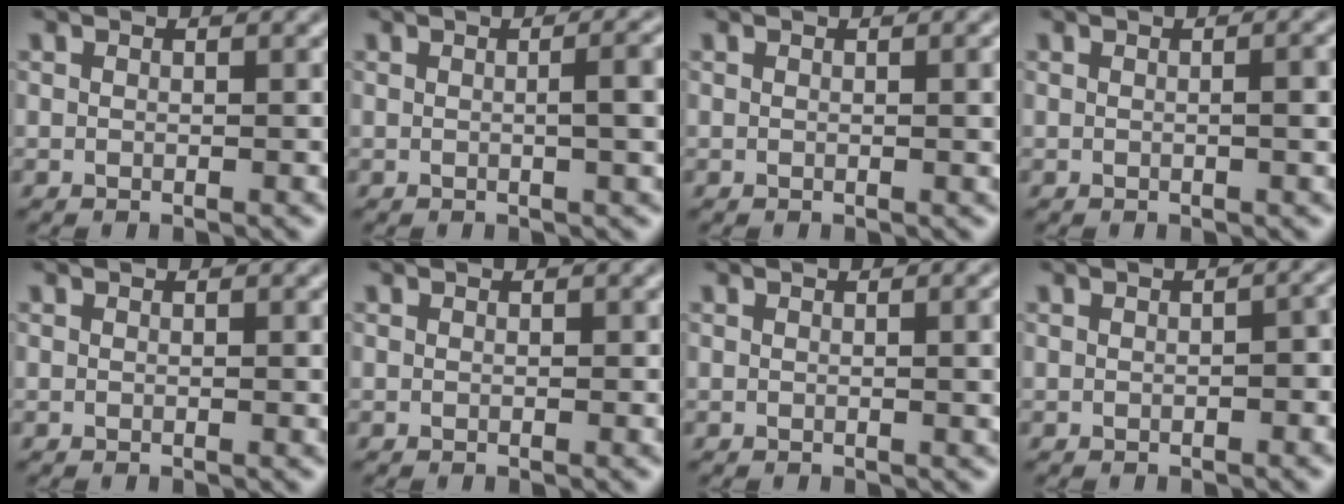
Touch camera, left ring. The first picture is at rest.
{"total": 3.7, "force": [0.2, 1.1, 3.5], "torque": [-0.035, 0.011, 0.002]}
{"total": 1.5, "force": [0.2, 0.4, 1.4], "torque": [-0.017, 0.002, 0.001]}
{"total": 1.9, "force": [0.0, 0.4, 1.8], "torque": [-0.024, 0.003, 0.000]}
{"total": 0.0}
{"total": 0.0}
{"total": 2.1, "force": [0.2, 0.6, 2.0], "torque": [-0.021, 0.002, 0.000]}
{"total": 1.6, "force": [-0.4, 0.6, 1.5], "torque": [-0.020, 0.004, -0.004]}